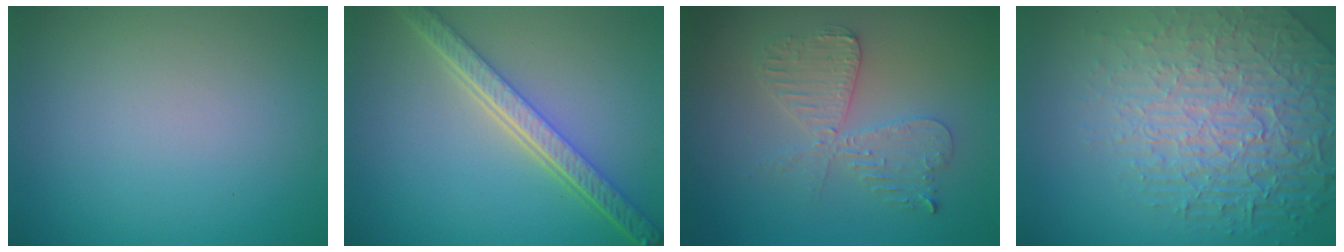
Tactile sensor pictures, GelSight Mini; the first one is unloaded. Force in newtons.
{"total": 5.7, "press": 4.4, "slide": 3.7}
{"total": 4.2, "press": 3.6, "slide": 2.2}
{"total": 8.0, "press": 5.9, "slide": 5.3}